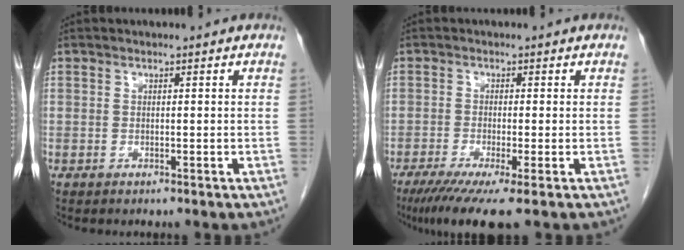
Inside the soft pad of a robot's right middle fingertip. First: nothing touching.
{"total": 7.5, "force": [-4.8, 0.1, 5.8], "torque": [-0.092, -0.020, -0.081]}